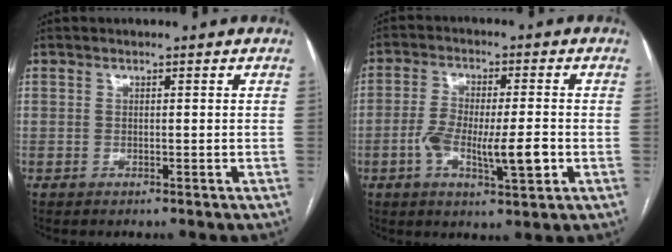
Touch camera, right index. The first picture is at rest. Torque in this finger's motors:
{"motor_torque": [0.26, -0.06, 0.25, 0.10]}